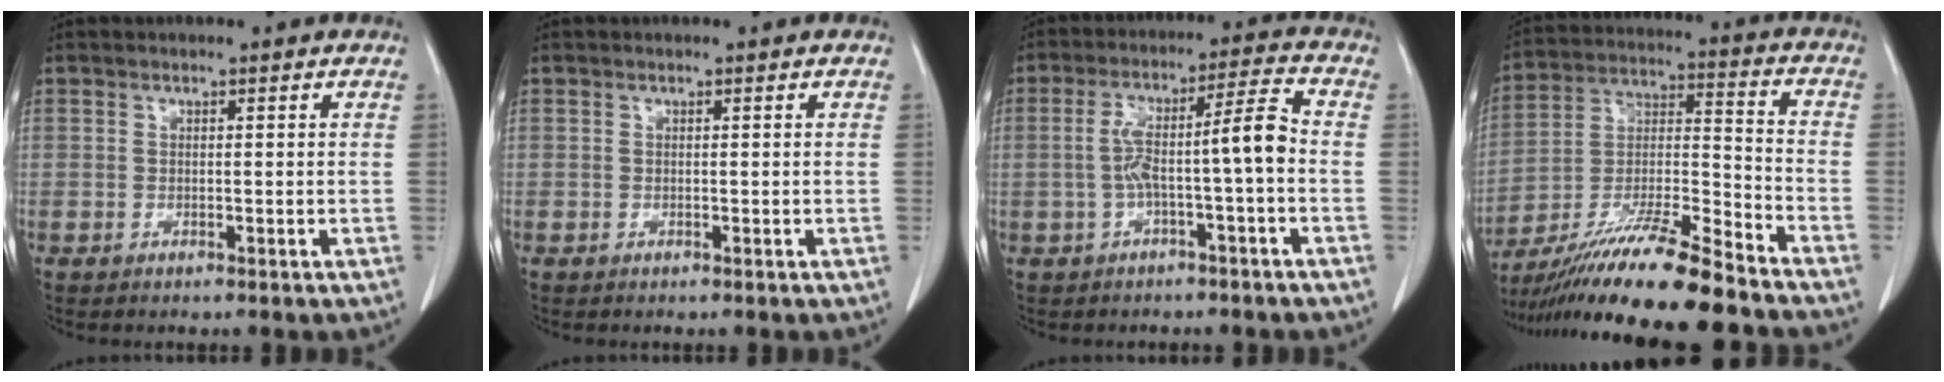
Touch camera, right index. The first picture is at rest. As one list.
[{"total": 0.0}, {"total": 7.8, "force": [-1.4, 0.2, 7.7], "torque": [-0.140, 0.036, -0.017]}, {"total": 18.8, "force": [-15.2, -0.1, 11.0], "torque": [-0.221, -0.024, -0.276]}]